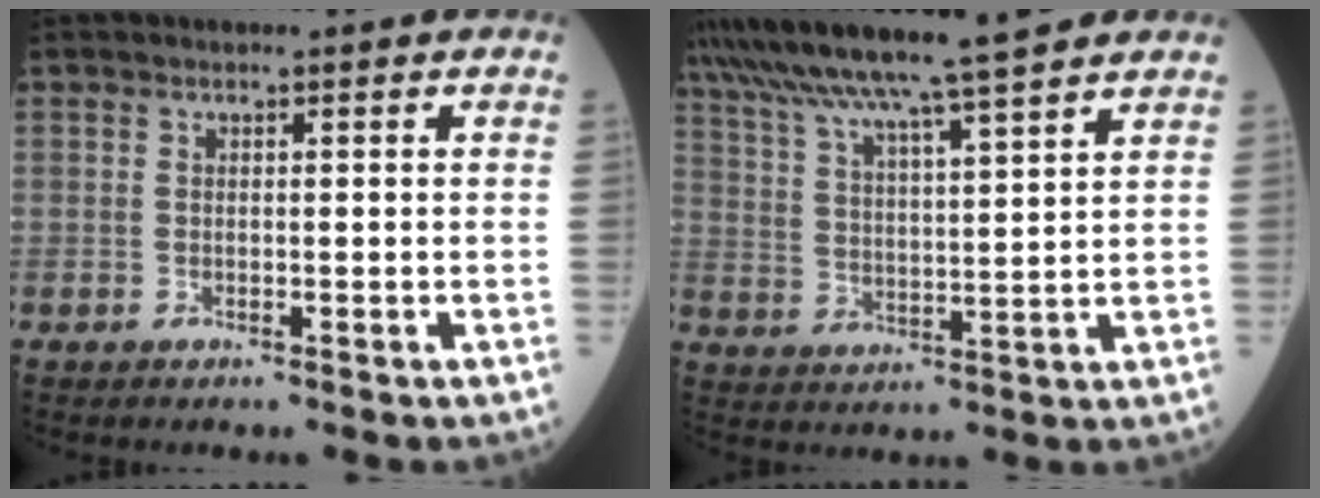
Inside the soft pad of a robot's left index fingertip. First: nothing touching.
{"total": 18.2, "force": [15.4, 0.0, 9.8], "torque": [-0.176, 0.032, 0.243]}